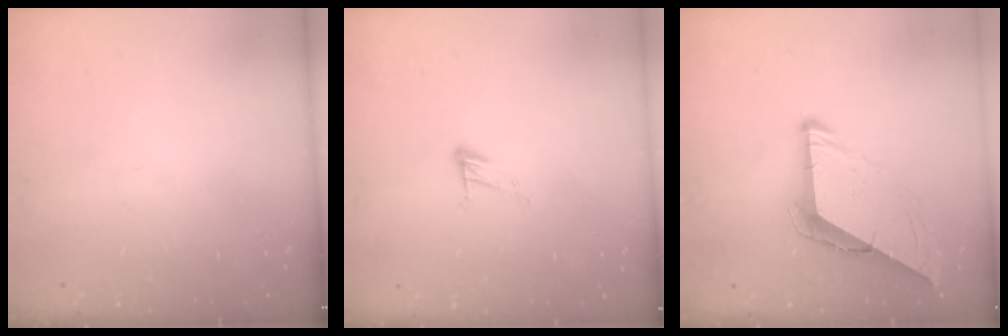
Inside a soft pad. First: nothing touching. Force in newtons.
{"total": 5.6, "press": 5.6, "slide": 0.2}
{"total": 10.0, "press": 9.9, "slide": 1.0}